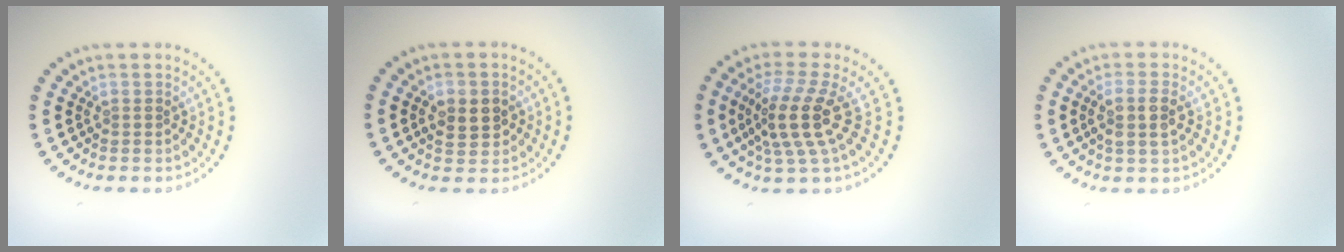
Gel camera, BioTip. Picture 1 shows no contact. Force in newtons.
{"total": 2.8, "press": 2.7, "slide": 0.3}
{"total": 4.4, "press": 3.3, "slide": 2.8}
{"total": 2.5, "press": 2.2, "slide": 1.2}